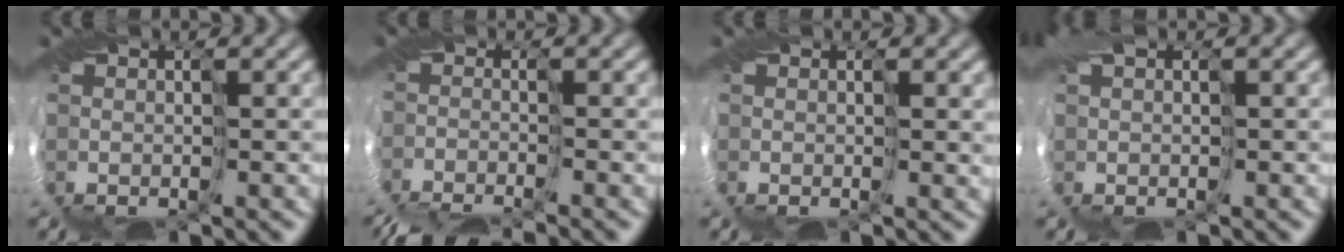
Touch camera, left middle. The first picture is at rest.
{"total": 7.3, "force": [-7.3, -0.4, 0.4], "torque": [-0.024, -0.032, -0.099]}
{"total": 1.0, "force": [0.4, 0.2, 0.9], "torque": [-0.017, -0.003, 0.010]}
{"total": 0.8, "force": [0.3, 0.1, 0.7], "torque": [-0.042, 0.002, 0.024]}